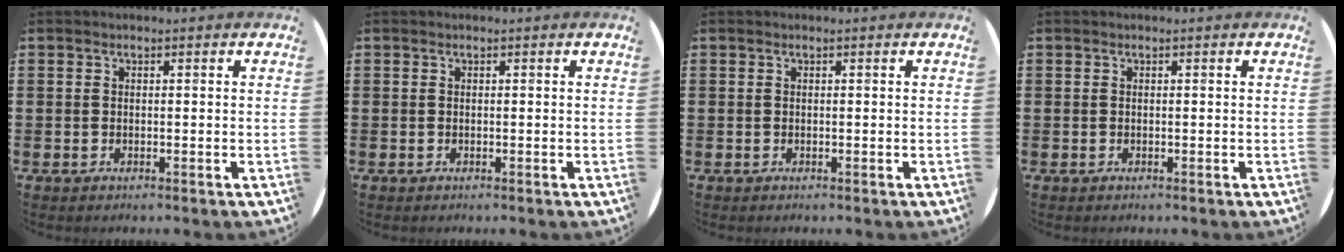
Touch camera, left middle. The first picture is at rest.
{"total": 0.0}
{"total": 0.0}
{"total": 0.0}